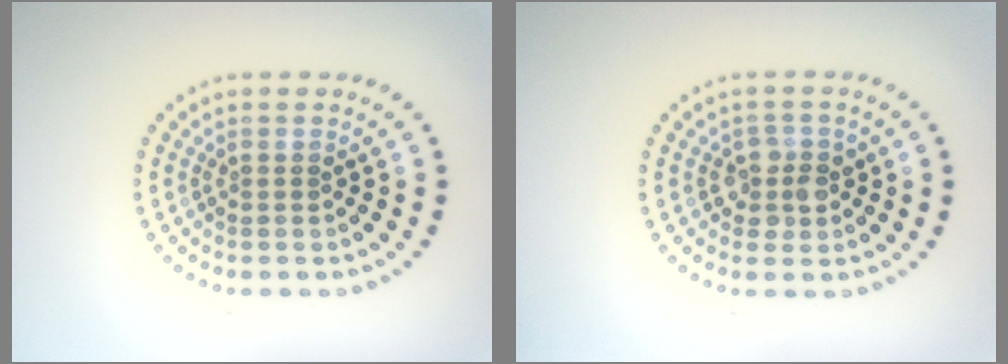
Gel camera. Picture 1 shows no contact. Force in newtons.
{"total": 2.3, "press": 2.1, "slide": 1.0}